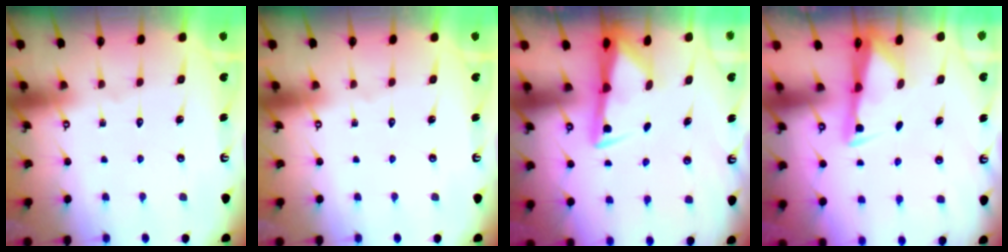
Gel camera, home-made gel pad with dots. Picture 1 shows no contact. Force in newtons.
{"total": 0.0}
{"total": 3.0, "press": 2.9, "slide": 0.5}
{"total": 2.6, "press": 2.6, "slide": 0.4}